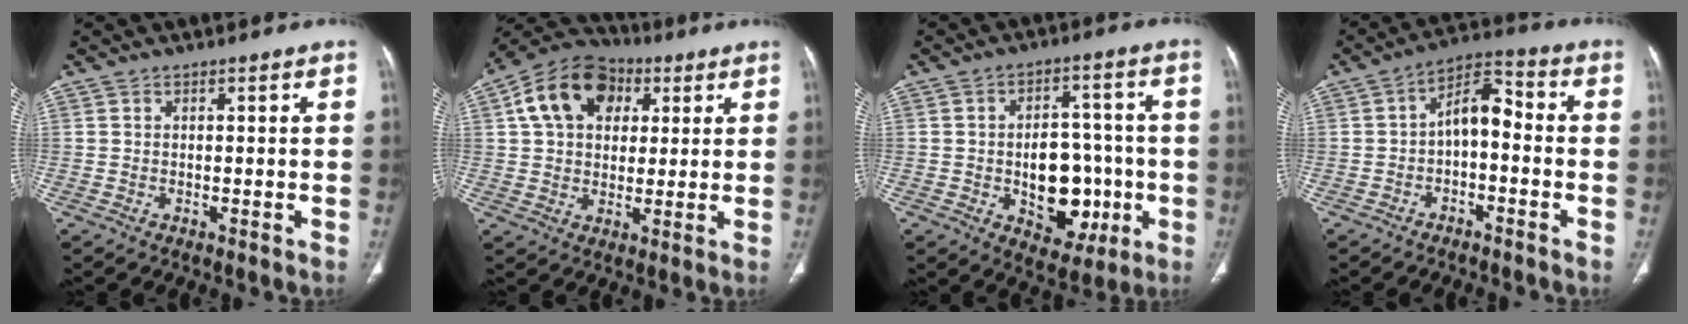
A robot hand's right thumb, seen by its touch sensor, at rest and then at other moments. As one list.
[{"total": 14.8, "force": [4.9, 10.7, 9.1], "torque": [-0.139, 0.010, 0.074]}, {"total": 13.6, "force": [-2.7, 9.1, 9.7], "torque": [-0.091, 0.026, -0.024]}, {"total": 7.7, "force": [-1.5, 4.3, 6.2], "torque": [-0.090, 0.043, -0.036]}]